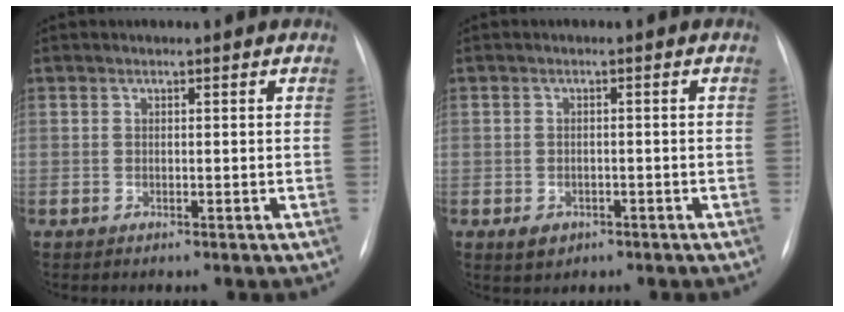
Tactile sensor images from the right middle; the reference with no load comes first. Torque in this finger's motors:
{"motor_torque": [0.25, -0.22, 0.04, 0.01]}